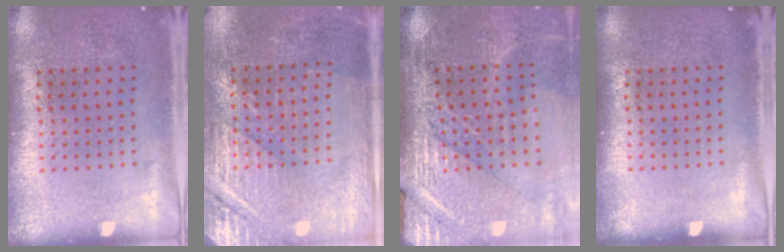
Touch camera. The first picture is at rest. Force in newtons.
{"total": 3.0, "press": 3.0, "slide": 0.3}
{"total": 3.2, "press": 3.1, "slide": 0.6}
{"total": 0.0}